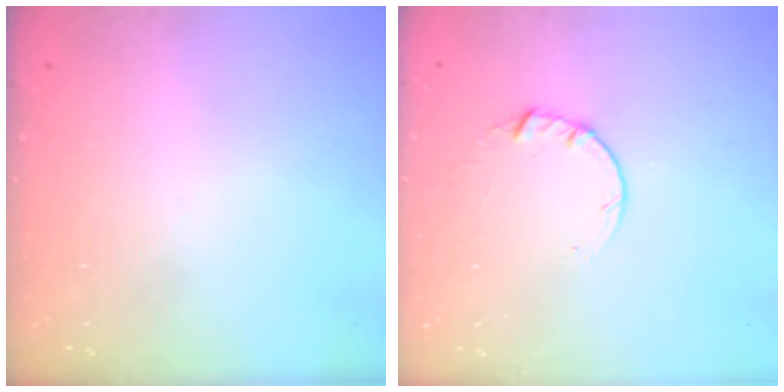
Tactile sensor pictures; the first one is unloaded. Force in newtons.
{"total": 3.5, "press": 3.5, "slide": 0.4}